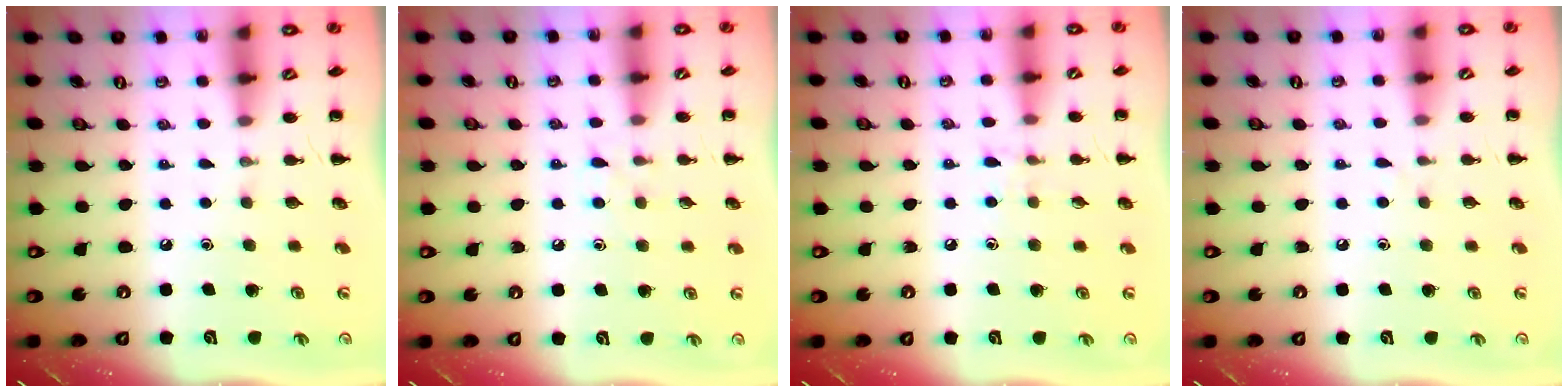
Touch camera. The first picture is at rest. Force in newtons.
{"total": 5.6, "press": 5.2, "slide": 2.0}
{"total": 6.4, "press": 6.0, "slide": 2.3}
{"total": 2.8, "press": 2.6, "slide": 1.0}